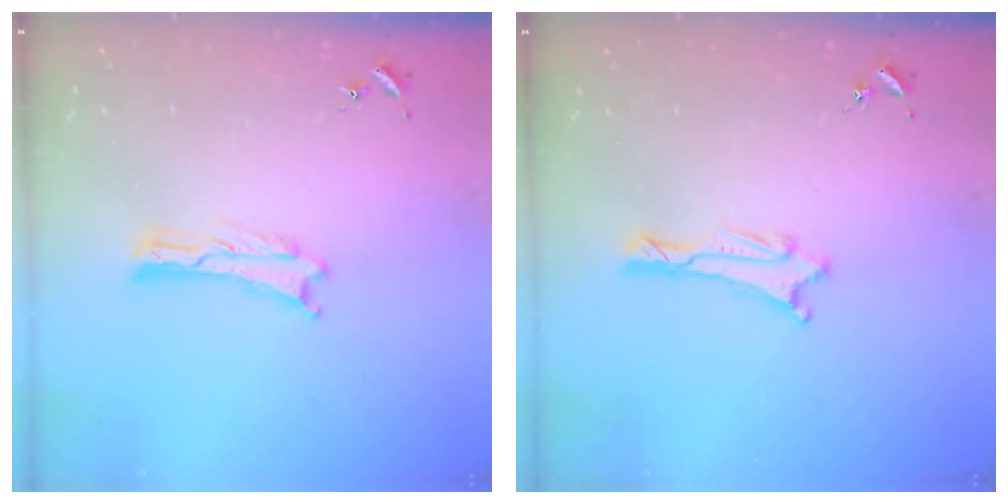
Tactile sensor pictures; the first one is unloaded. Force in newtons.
{"total": 1.1, "press": 1.1, "slide": 0.1}